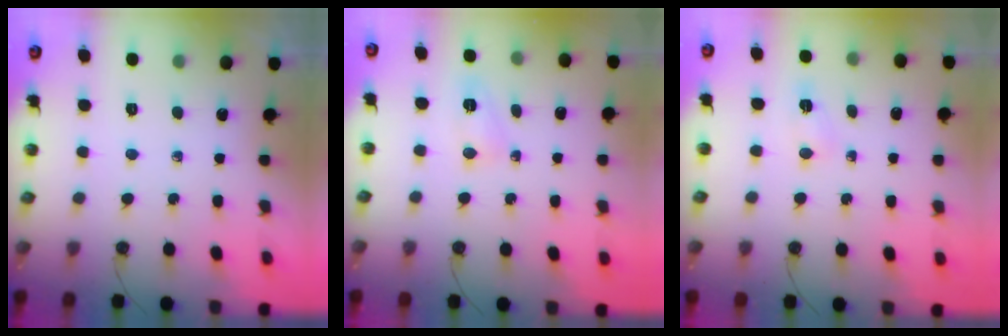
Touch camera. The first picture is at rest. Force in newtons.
{"total": 3.0, "press": 2.8, "slide": 1.1}
{"total": 2.9, "press": 2.9, "slide": 0.4}